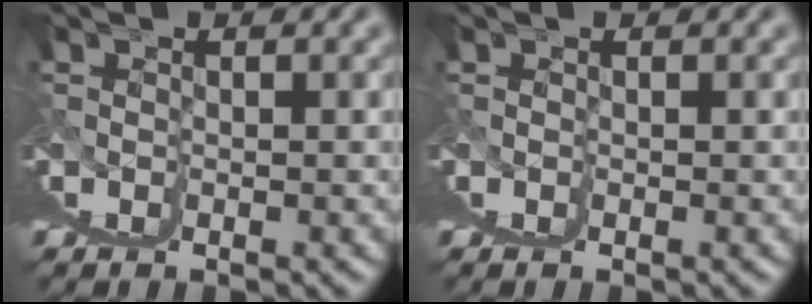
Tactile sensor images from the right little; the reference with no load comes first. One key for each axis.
{"total": 0.0}